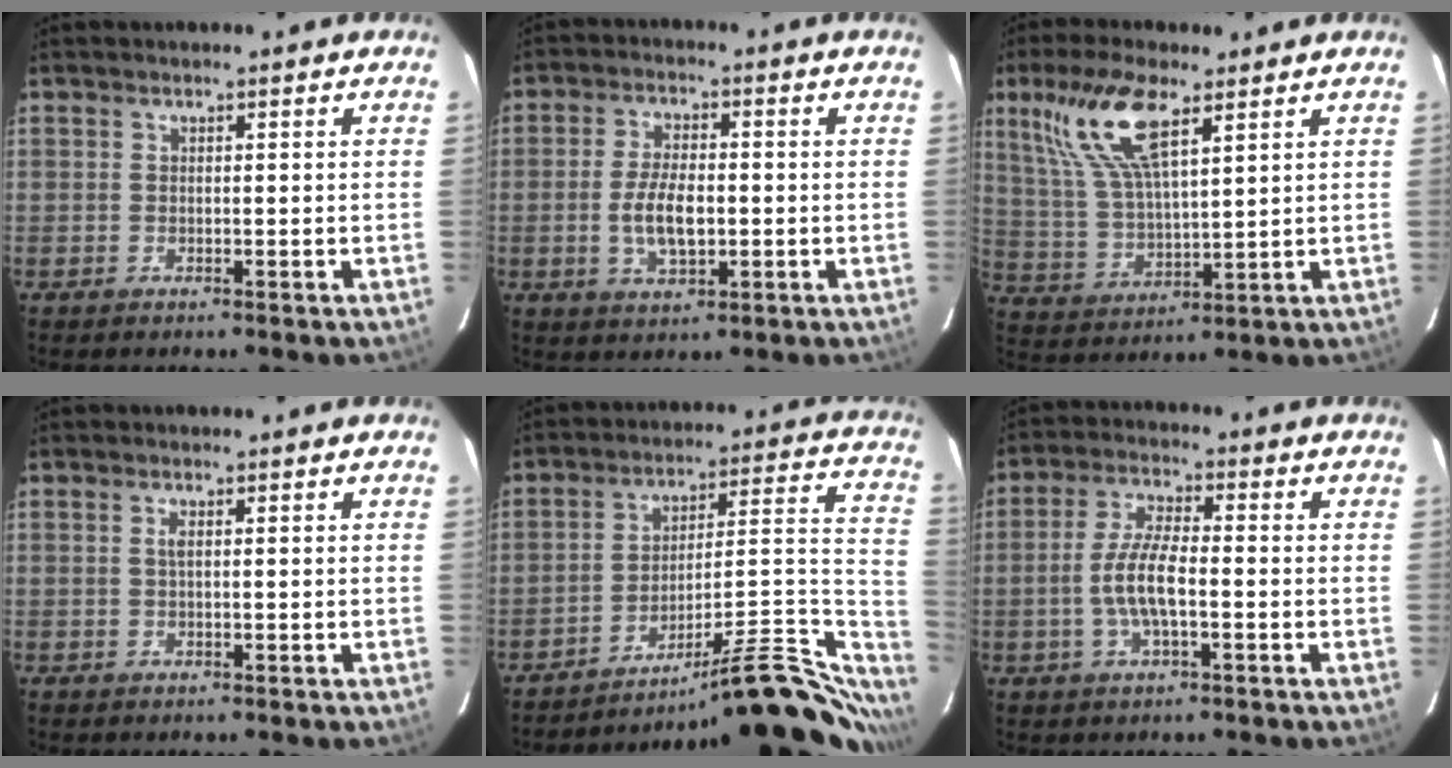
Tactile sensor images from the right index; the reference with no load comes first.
{"total": 7.5, "force": [-1.2, 3.4, 6.5], "torque": [-0.130, -0.003, -0.018]}
{"total": 13.6, "force": [7.5, 4.4, 10.4], "torque": [-0.210, 0.015, 0.156]}
{"total": 0.9, "force": [0.2, 0.2, 0.9], "torque": [-0.018, 0.002, 0.003]}
{"total": 23.1, "force": [-16.5, 4.1, 15.6], "torque": [-0.184, 0.015, -0.236]}
{"total": 7.4, "force": [-1.7, 2.0, 6.9], "torque": [-0.141, 0.003, -0.034]}